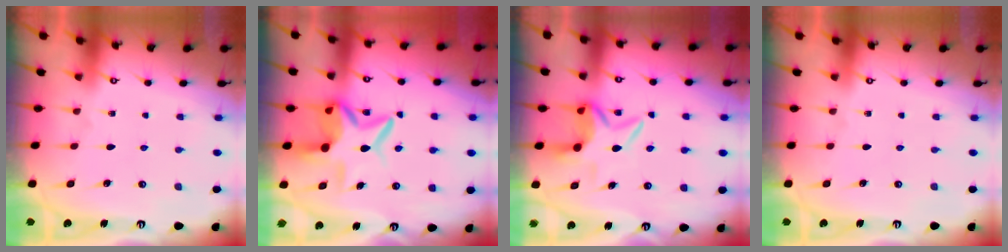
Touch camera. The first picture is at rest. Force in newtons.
{"total": 9.7, "press": 9.7, "slide": 1.1}
{"total": 6.2, "press": 6.1, "slide": 0.9}
{"total": 0.0}